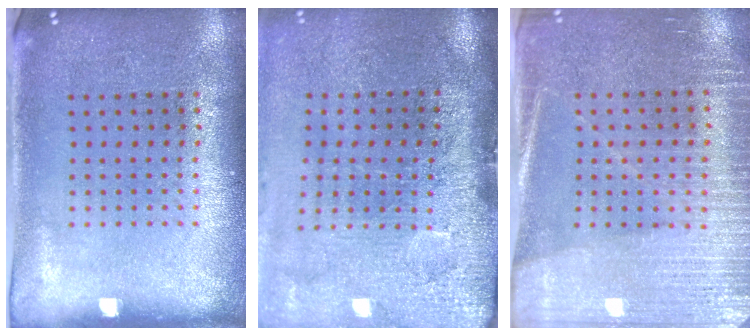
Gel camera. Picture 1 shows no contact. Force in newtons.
{"total": 4.8, "press": 3.7, "slide": 3.1}
{"total": 3.3, "press": 3.0, "slide": 1.3}